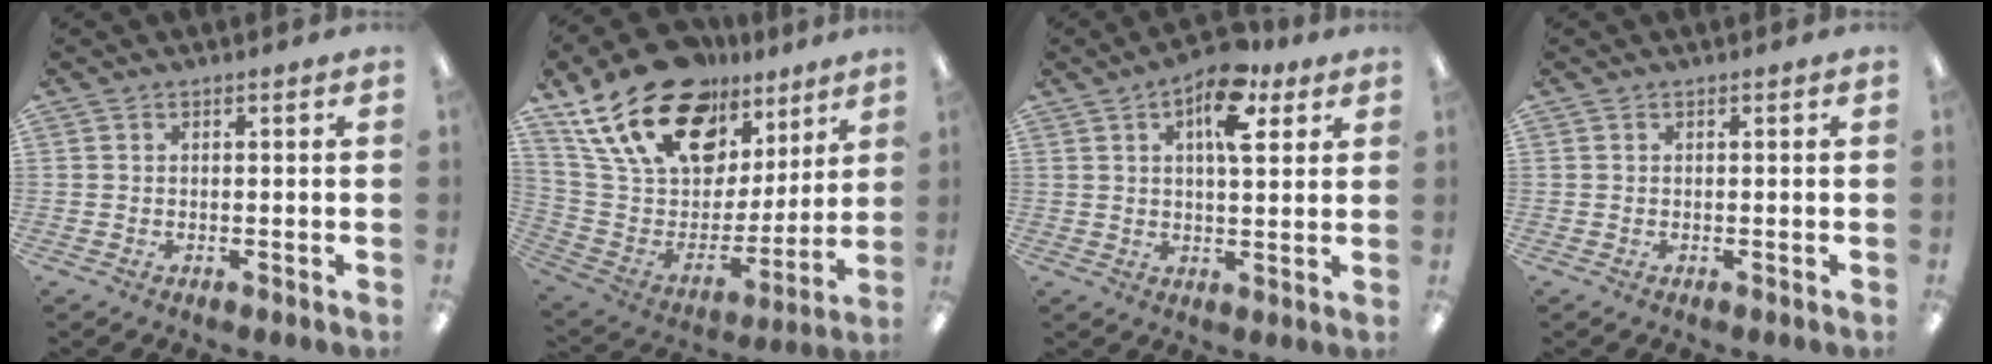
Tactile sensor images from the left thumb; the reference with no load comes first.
{"total": 23.1, "force": [15.2, 12.8, 11.9], "torque": [-0.215, -0.088, 0.280]}
{"total": 11.8, "force": [5.8, 5.4, 8.7], "torque": [-0.121, -0.019, 0.095]}
{"total": 0.0}